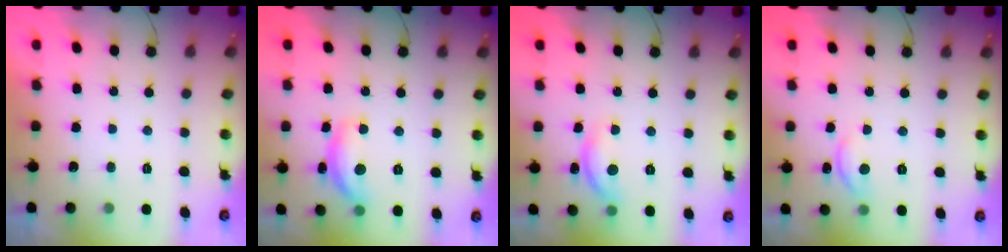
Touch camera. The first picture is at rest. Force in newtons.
{"total": 11.2, "press": 11.2, "slide": 0.8}
{"total": 10.1, "press": 10.0, "slide": 0.7}
{"total": 8.6, "press": 8.5, "slide": 0.8}